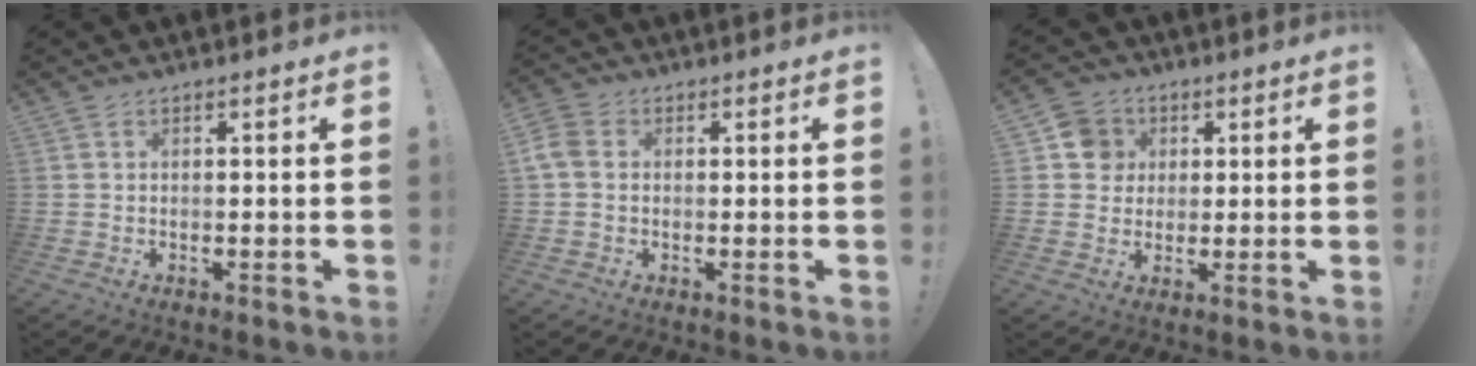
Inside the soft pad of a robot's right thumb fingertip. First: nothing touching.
{"total": 6.2, "force": [0.6, 5.0, 3.6], "torque": [-0.082, 0.005, 0.011]}
{"total": 8.2, "force": [2.2, 7.7, 2.1], "torque": [-0.014, -0.009, 0.044]}